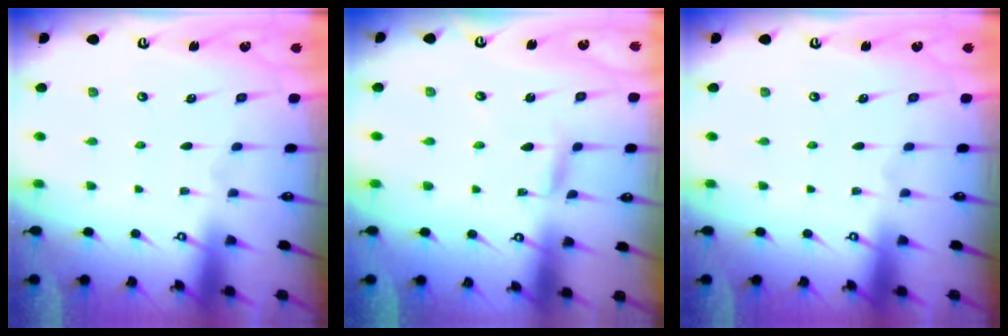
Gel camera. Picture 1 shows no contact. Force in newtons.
{"total": 2.0, "press": 2.0, "slide": 0.2}
{"total": 0.0}